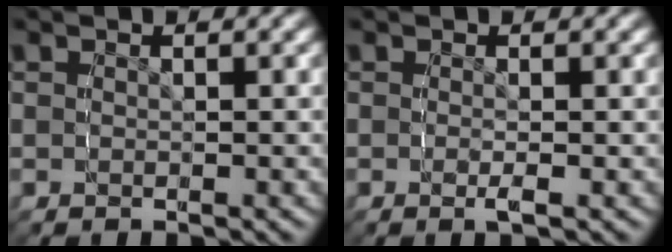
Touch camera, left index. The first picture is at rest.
{"total": 0.6, "force": [-0.3, -0.2, 0.5], "torque": [-0.013, 0.000, -0.007]}